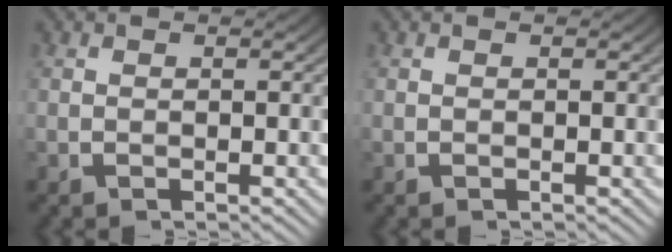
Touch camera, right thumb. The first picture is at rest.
{"total": 0.0}